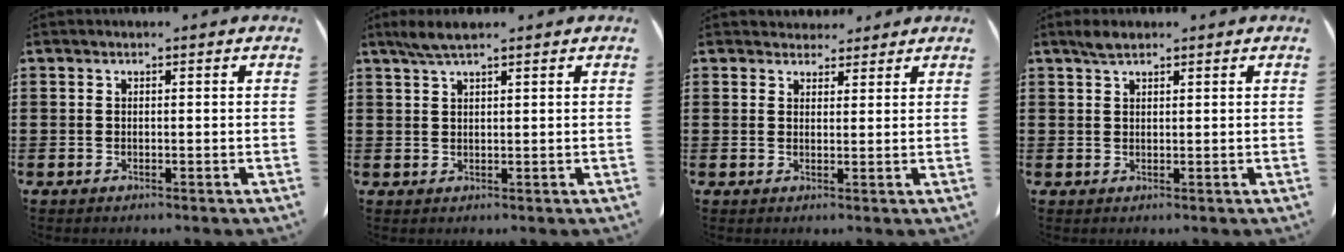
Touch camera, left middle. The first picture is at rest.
{"total": 2.9, "force": [2.1, 0.3, 2.0], "torque": [-0.044, 0.000, 0.039]}
{"total": 3.0, "force": [2.8, 1.2, 0.3], "torque": [-0.005, -0.006, 0.052]}
{"total": 1.9, "force": [1.5, 0.7, 1.0], "torque": [-0.023, 0.002, 0.029]}